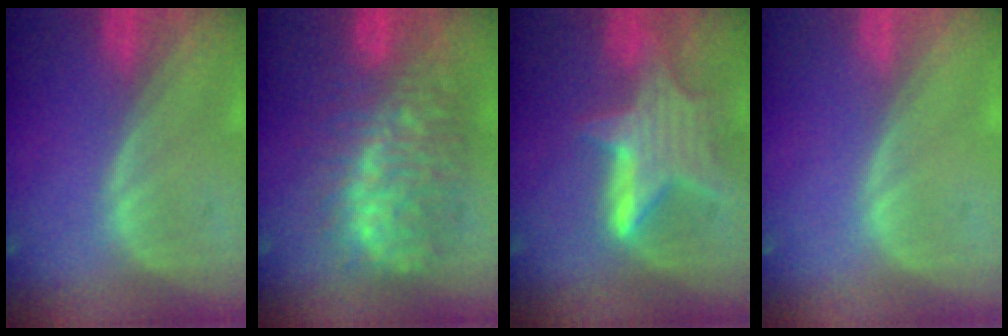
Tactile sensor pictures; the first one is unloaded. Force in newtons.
{"total": 11.6, "press": 11.6, "slide": 1.3}
{"total": 6.8, "press": 6.6, "slide": 1.6}
{"total": 0.0}